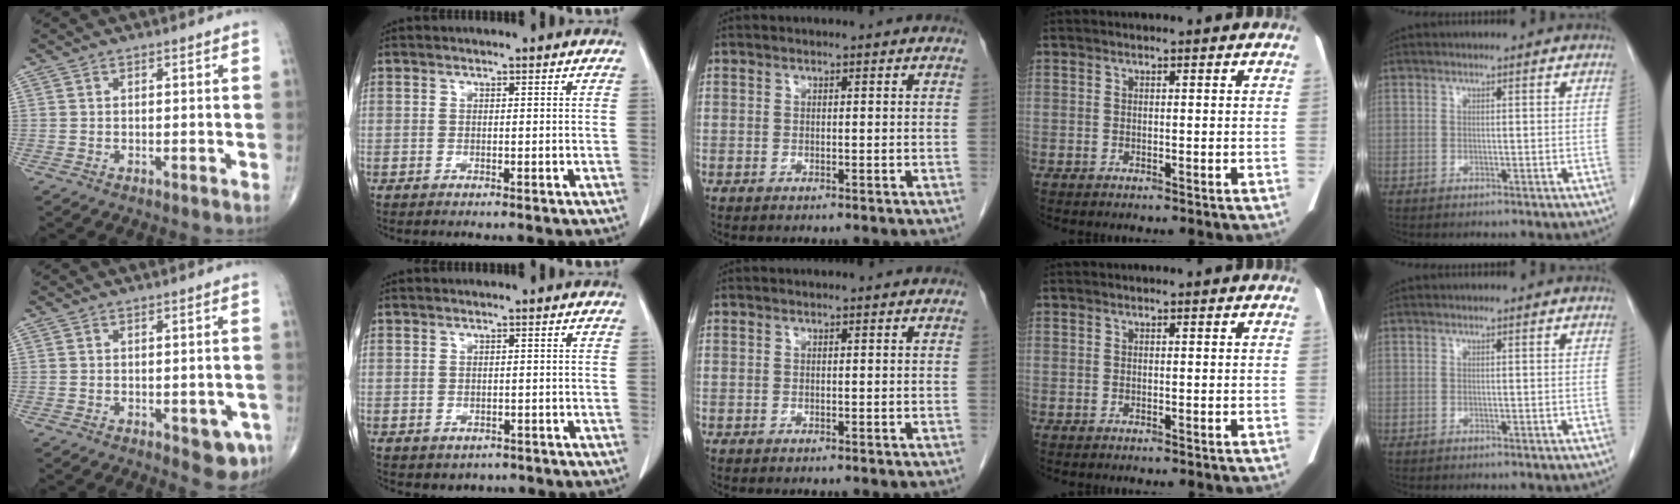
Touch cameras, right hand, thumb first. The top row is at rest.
{"thumb": {"total": 5.2, "force": [-2.1, 2.3, 4.2], "torque": [-0.028, 0.002, -0.020]}, "index": {"total": 2.2, "force": [-1.2, 1.8, 0.6], "torque": [-0.007, 0.003, -0.009]}}